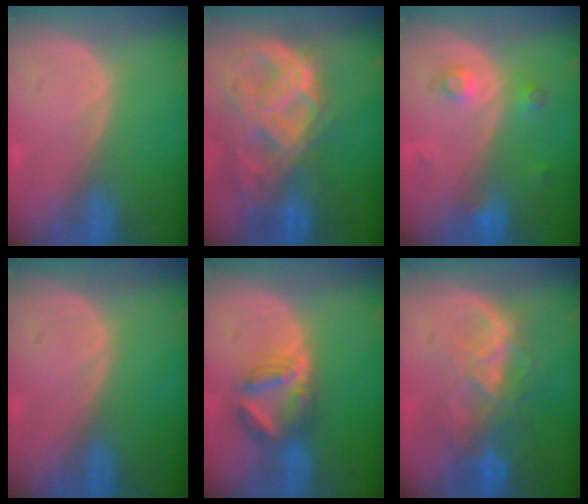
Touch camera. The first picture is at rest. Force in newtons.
{"total": 11.4, "press": 9.7, "slide": 6.1}
{"total": 3.4, "press": 3.1, "slide": 1.2}
{"total": 0.0}
{"total": 5.8, "press": 5.6, "slide": 1.2}
{"total": 8.8, "press": 7.6, "slide": 4.4}